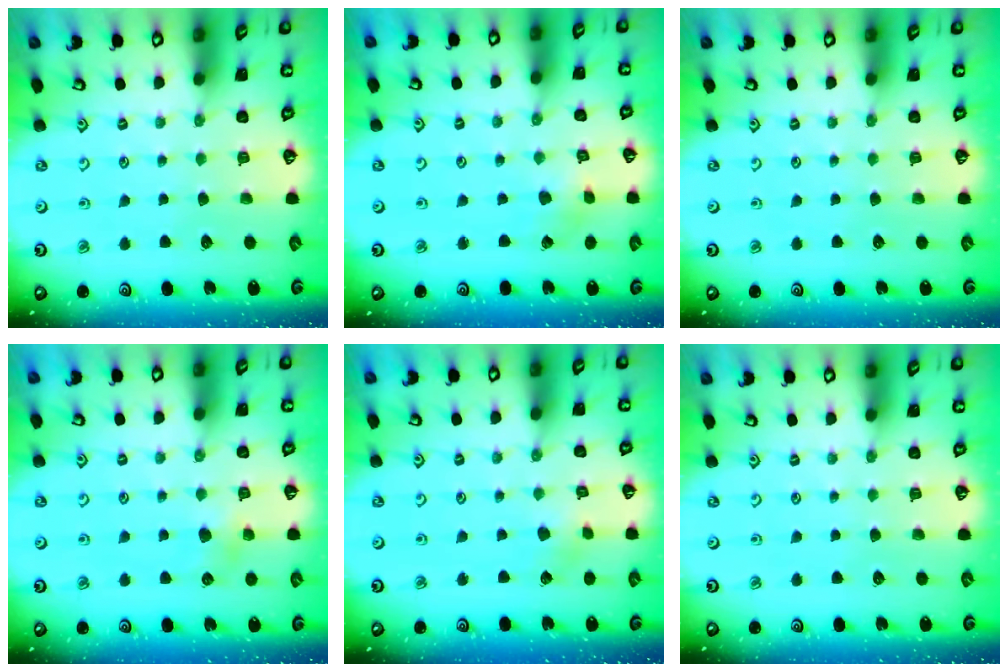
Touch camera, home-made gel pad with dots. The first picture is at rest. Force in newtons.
{"total": 2.5, "press": 2.5, "slide": 0.3}
{"total": 0.0}
{"total": 5.5, "press": 5.4, "slide": 0.5}
{"total": 2.7, "press": 2.7, "slide": 0.7}
{"total": 0.0}